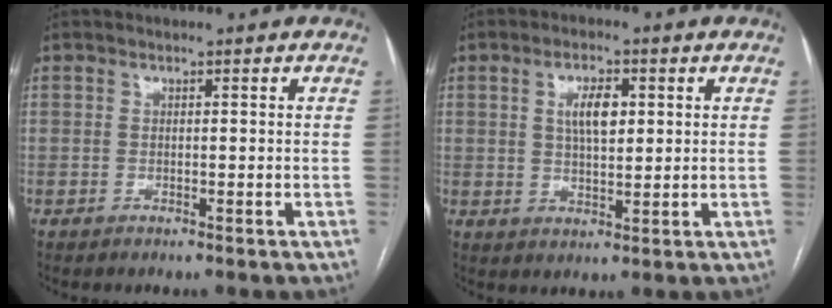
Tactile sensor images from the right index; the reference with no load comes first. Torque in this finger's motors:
{"motor_torque": [0.14, -0.03, 0.13, 0.06]}